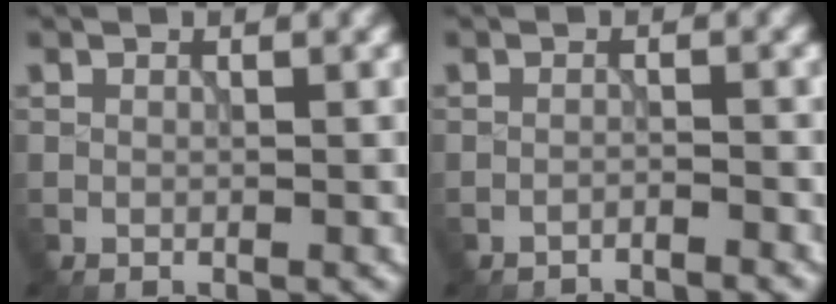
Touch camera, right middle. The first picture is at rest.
{"total": 1.7, "force": [-1.6, 0.1, 0.3], "torque": [0.002, -0.003, -0.032]}